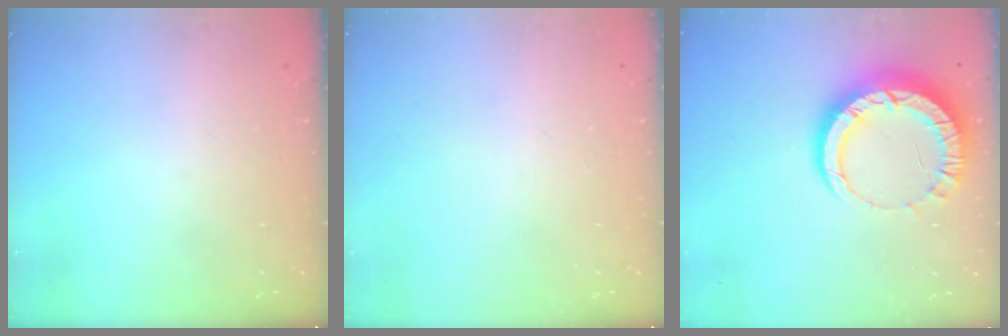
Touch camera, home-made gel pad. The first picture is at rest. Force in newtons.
{"total": 0.0}
{"total": 12.8, "press": 12.8, "slide": 1.2}